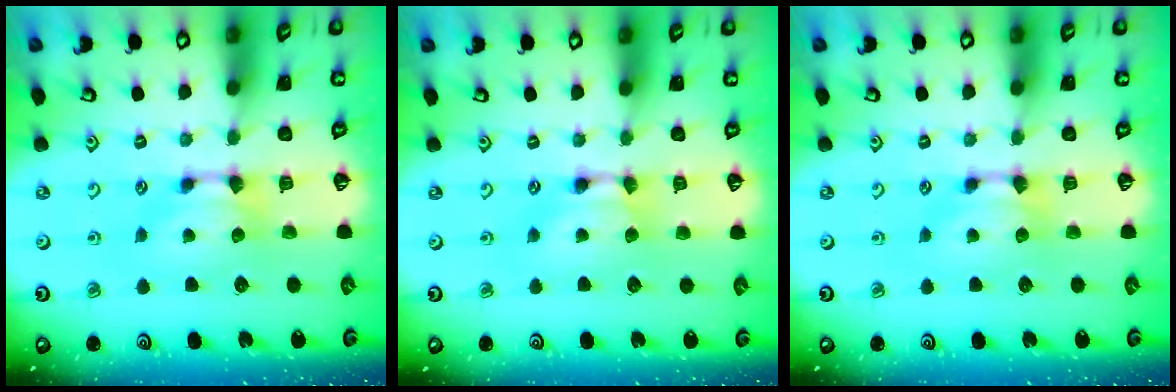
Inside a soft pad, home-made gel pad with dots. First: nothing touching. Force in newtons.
{"total": 1.7, "press": 1.7, "slide": 0.1}
{"total": 0.0}